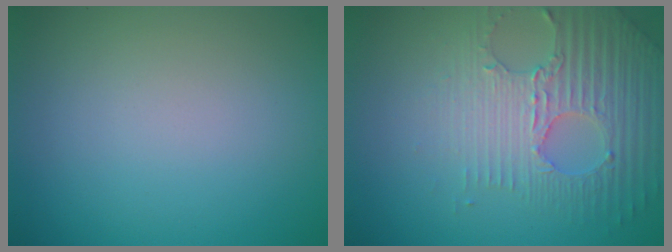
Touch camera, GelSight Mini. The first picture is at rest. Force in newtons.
{"total": 4.7, "press": 4.2, "slide": 1.9}